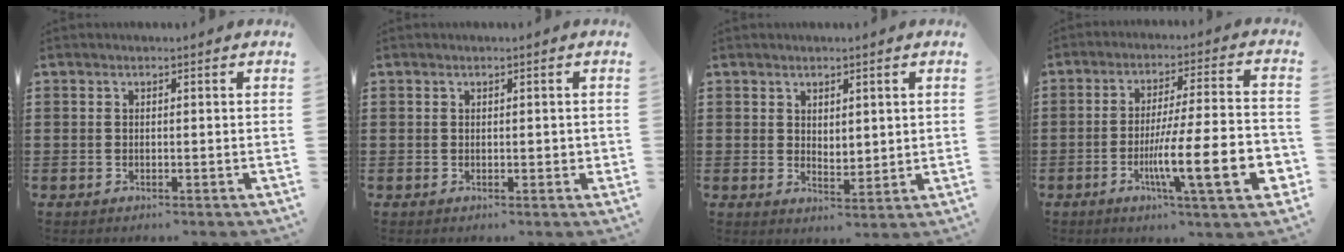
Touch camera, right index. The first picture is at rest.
{"total": 1.0, "force": [0.1, 0.5, 0.9], "torque": [-0.016, 0.003, 0.001]}
{"total": 2.5, "force": [2.1, 1.2, 0.5], "torque": [-0.006, 0.003, 0.039]}
{"total": 15.7, "force": [-4.9, 2.6, 14.7], "torque": [-0.257, -0.009, -0.079]}